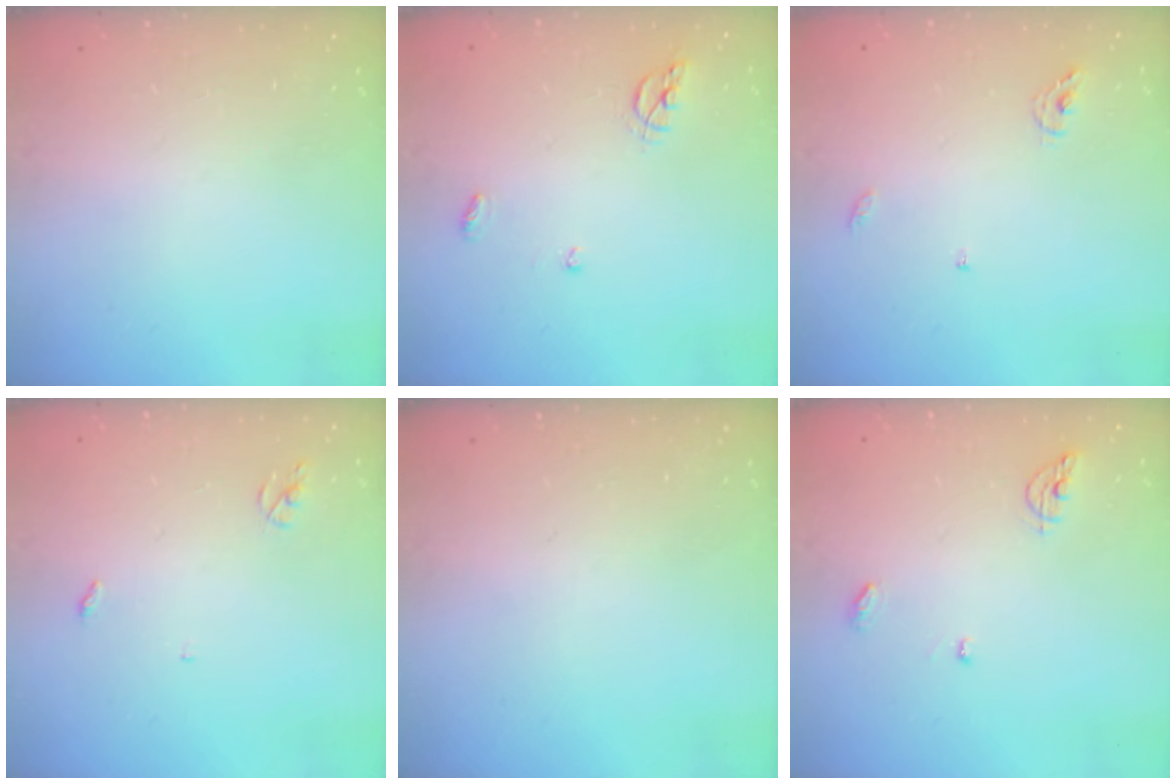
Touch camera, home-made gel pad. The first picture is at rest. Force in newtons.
{"total": 6.5, "press": 6.5, "slide": 0.1}
{"total": 5.5, "press": 5.5, "slide": 0.4}
{"total": 2.6, "press": 2.6, "slide": 0.2}
{"total": 0.0}
{"total": 6.0, "press": 6.0, "slide": 0.4}